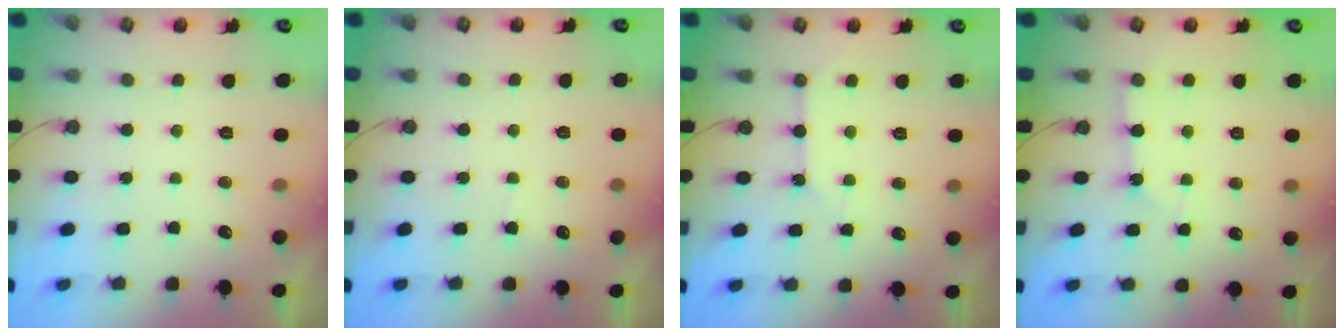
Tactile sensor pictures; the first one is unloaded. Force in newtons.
{"total": 2.7, "press": 2.7, "slide": 0.3}
{"total": 2.1, "press": 2.1, "slide": 0.3}
{"total": 2.0, "press": 2.0, "slide": 0.3}